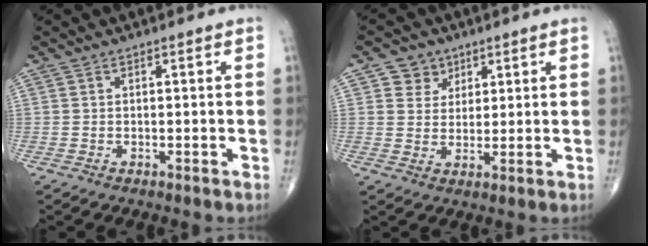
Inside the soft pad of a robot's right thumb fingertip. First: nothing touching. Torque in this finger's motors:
{"motor_torque": [-0.03, 0.12, -0.14, 0.02, 0.00]}